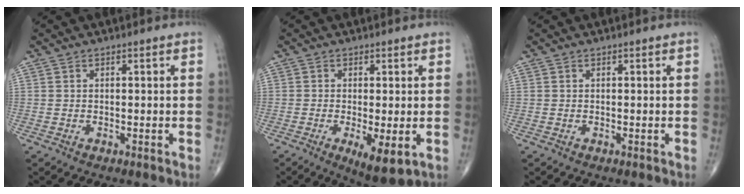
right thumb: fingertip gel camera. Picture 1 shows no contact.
{"total": 6.9, "force": [-1.9, 2.1, 6.3], "torque": [-0.103, -0.021, -0.026]}
{"total": 0.0}